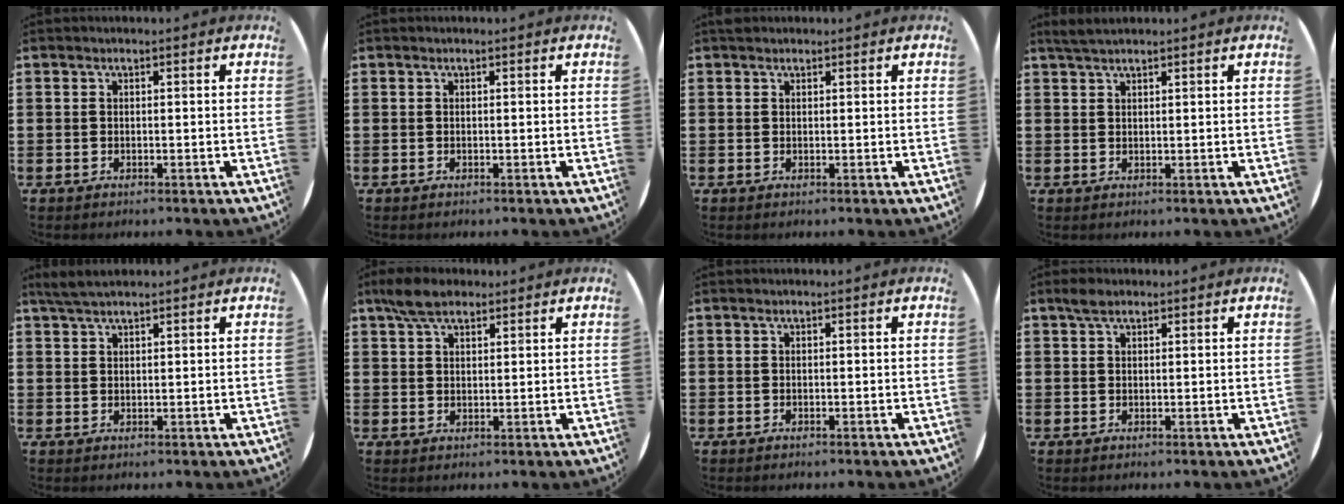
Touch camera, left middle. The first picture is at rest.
{"total": 0.0}
{"total": 0.6, "force": [0.6, 0.3, 0.0], "torque": [0.008, 0.000, 0.009]}
{"total": 1.9, "force": [1.6, 0.2, 0.9], "torque": [-0.020, 0.002, 0.031]}
{"total": 2.7, "force": [2.2, 0.4, 1.3], "torque": [-0.030, 0.004, 0.042]}
{"total": 4.7, "force": [3.7, 1.9, 2.1], "torque": [-0.050, 0.003, 0.069]}
{"total": 0.0}
{"total": 2.0, "force": [1.5, 0.9, 1.0], "torque": [-0.014, 0.003, 0.026]}